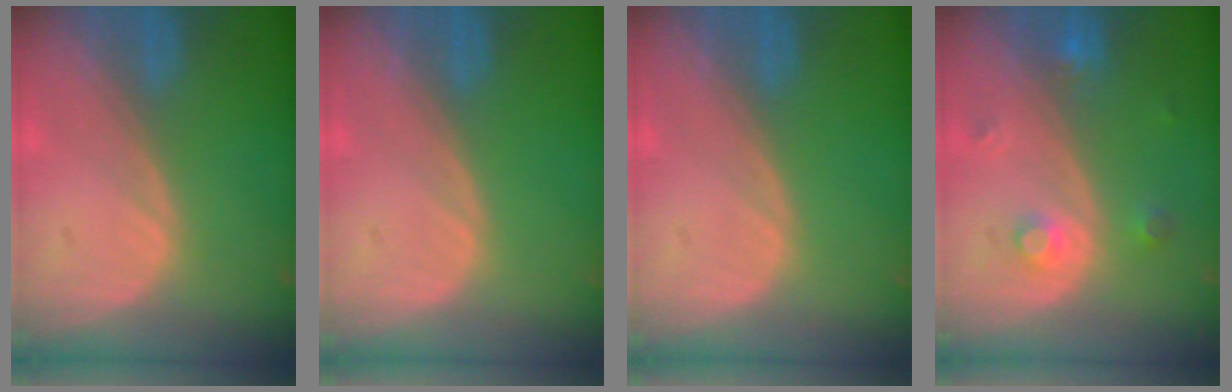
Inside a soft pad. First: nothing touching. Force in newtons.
{"total": 0.0}
{"total": 0.0}
{"total": 3.2, "press": 2.9, "slide": 1.1}